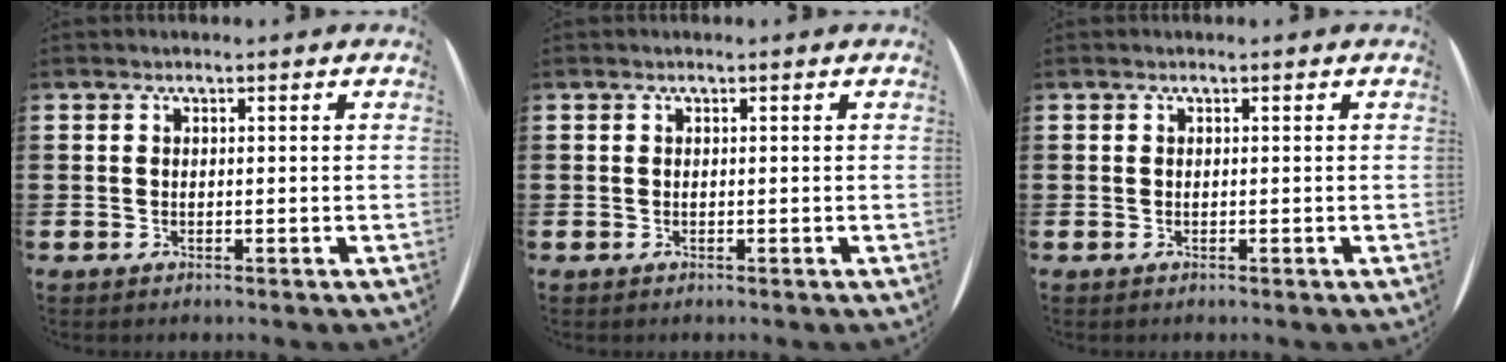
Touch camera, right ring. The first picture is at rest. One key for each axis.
{"total": 0.0}
{"total": 0.0}